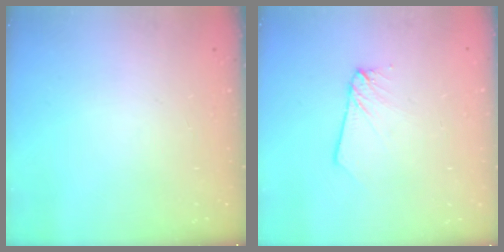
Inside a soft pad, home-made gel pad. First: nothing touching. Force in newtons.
{"total": 2.7, "press": 2.7, "slide": 0.2}